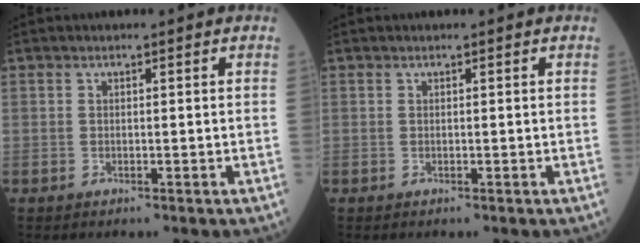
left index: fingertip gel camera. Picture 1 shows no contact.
{"total": 0.0}